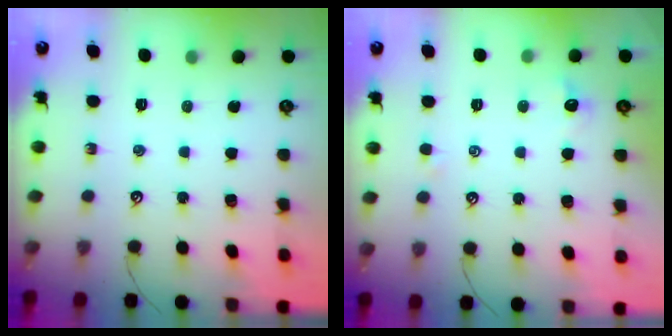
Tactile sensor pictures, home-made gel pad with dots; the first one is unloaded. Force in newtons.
{"total": 0.7, "press": 0.1, "slide": 0.7}